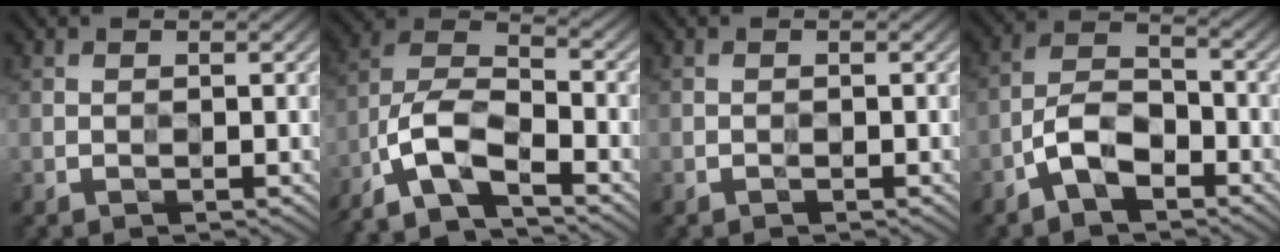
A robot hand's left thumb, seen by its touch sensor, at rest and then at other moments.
{"total": 12.3, "force": [-7.8, 4.4, 8.4], "torque": [-0.175, -0.004, -0.166]}
{"total": 0.0}
{"total": 6.3, "force": [-3.4, 3.0, 4.4], "torque": [-0.079, 0.012, -0.078]}